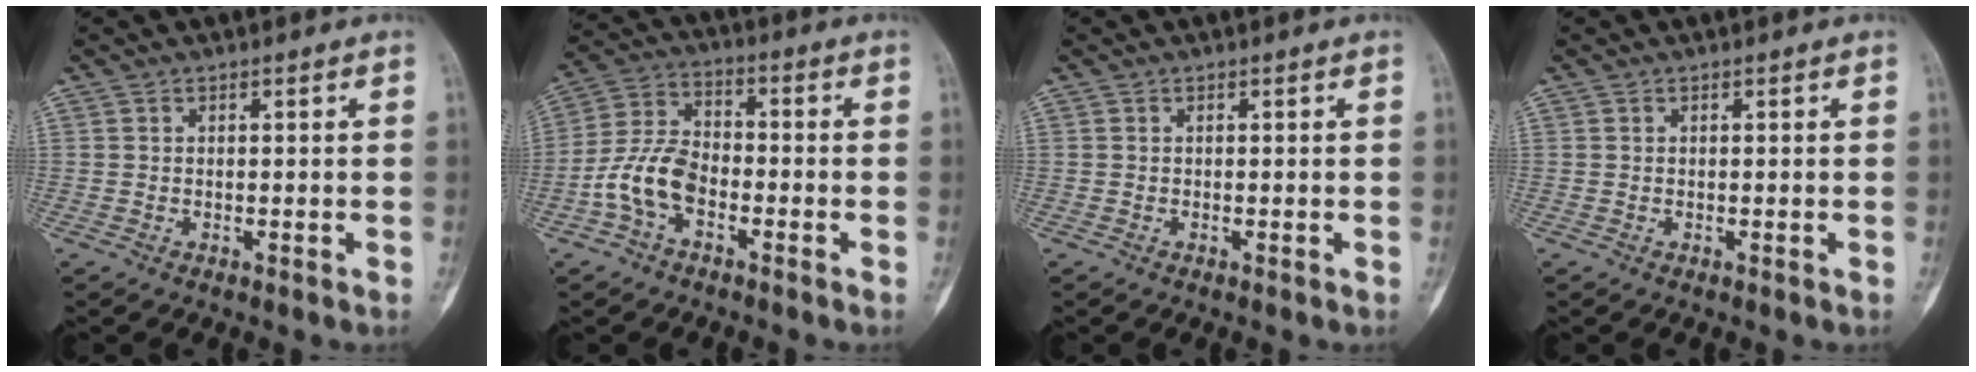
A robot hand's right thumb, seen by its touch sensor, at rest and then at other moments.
{"total": 9.8, "force": [-3.7, 6.0, 6.8], "torque": [-0.133, 0.035, -0.079]}
{"total": 0.0}
{"total": 0.0}